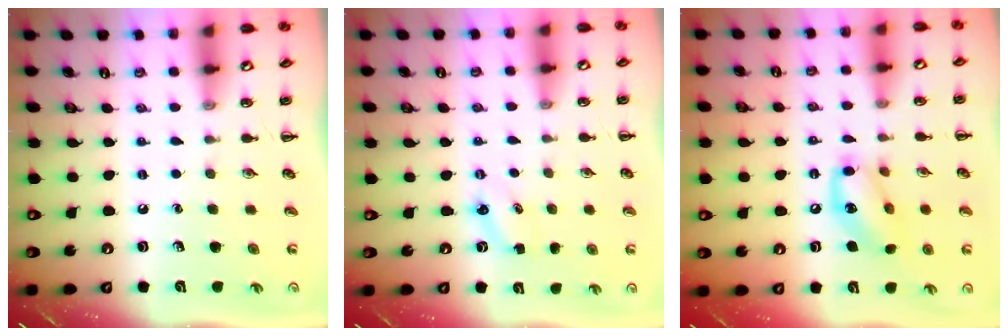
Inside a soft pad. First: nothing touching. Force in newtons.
{"total": 2.8, "press": 2.7, "slide": 0.7}
{"total": 12.7, "press": 12.5, "slide": 2.2}